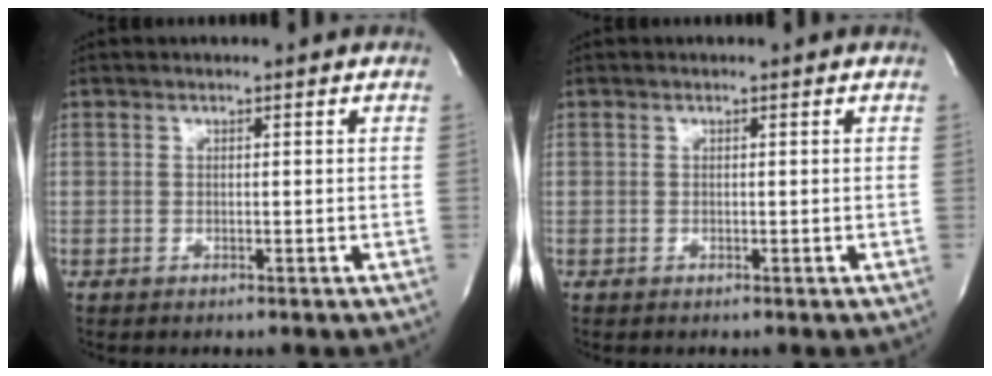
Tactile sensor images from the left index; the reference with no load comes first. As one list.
[{"total": 0.0}]